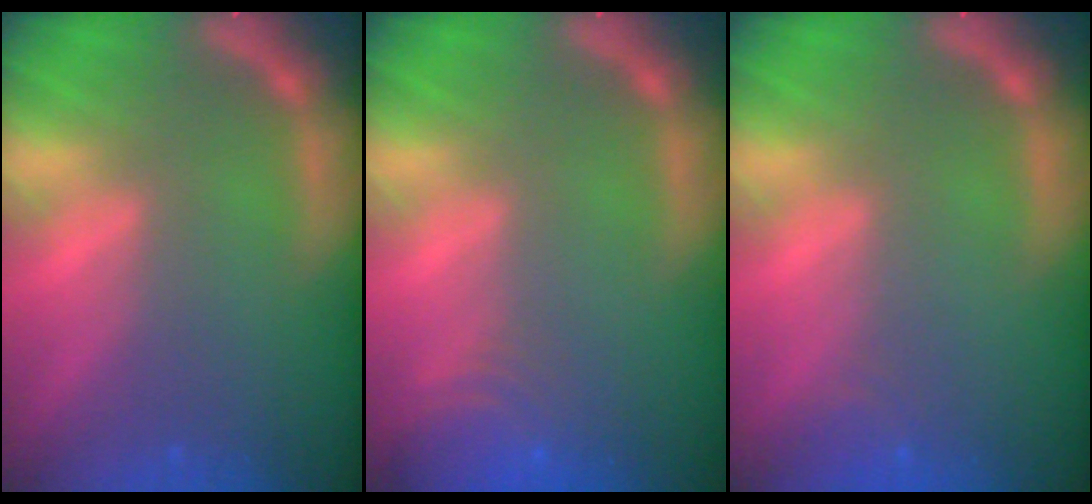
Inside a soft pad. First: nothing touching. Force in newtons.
{"total": 5.0}
{"total": 1.4}